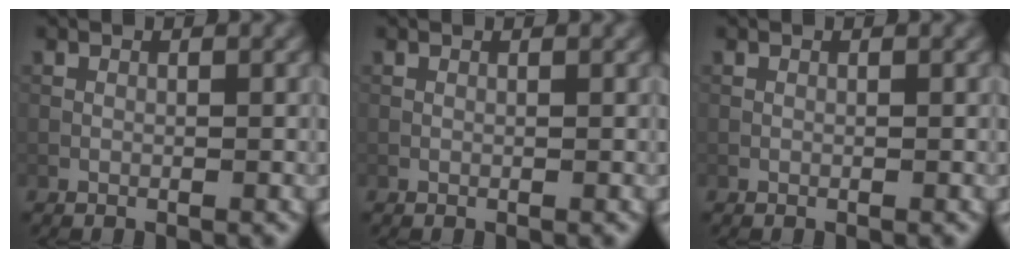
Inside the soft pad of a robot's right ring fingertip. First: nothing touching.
{"total": 0.5, "force": [0.5, 0.0, 0.1], "torque": [-0.003, 0.001, 0.004]}
{"total": 0.0}